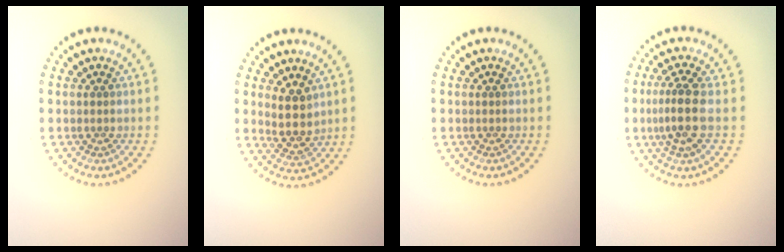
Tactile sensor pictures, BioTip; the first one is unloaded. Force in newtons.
{"total": 2.8, "press": 2.4, "slide": 1.5}
{"total": 0.0}
{"total": 3.4, "press": 3.0, "slide": 1.7}